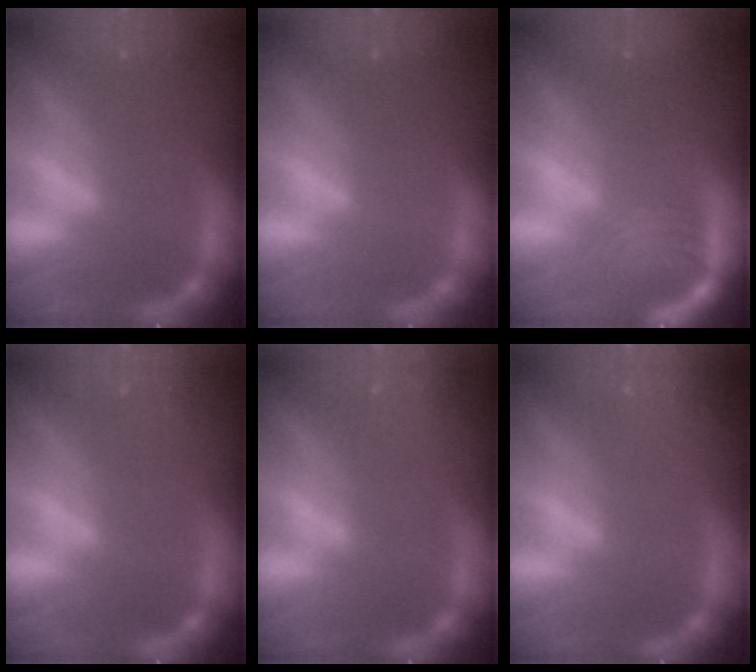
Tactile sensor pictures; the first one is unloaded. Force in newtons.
{"total": 0.0}
{"total": 6.1}
{"total": 0.9}
{"total": 3.0}
{"total": 4.0}